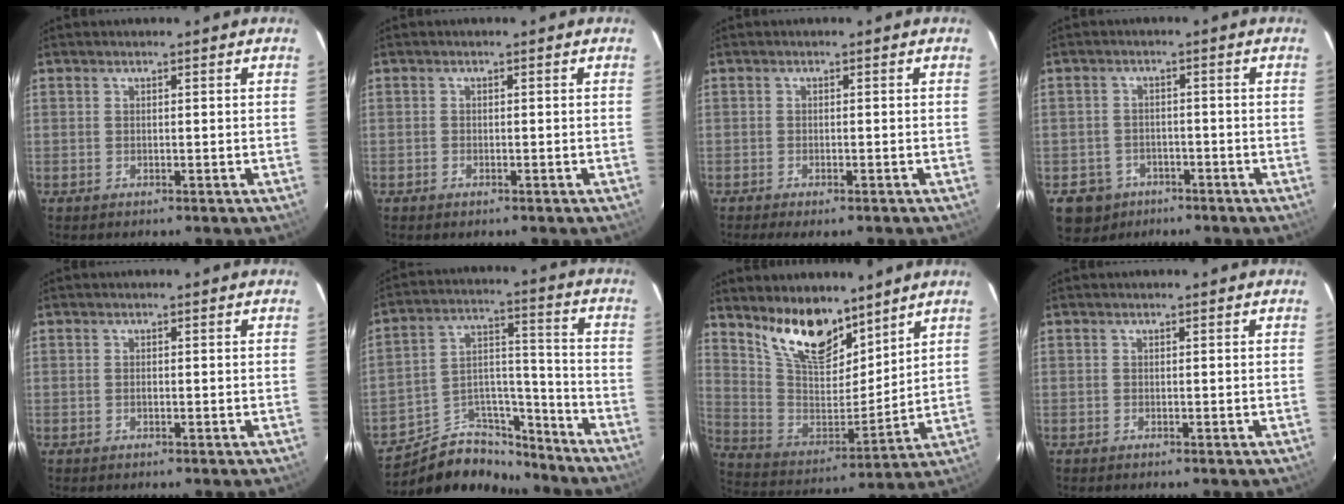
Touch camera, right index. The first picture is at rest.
{"total": 0.9, "force": [-0.6, 0.5, 0.3], "torque": [-0.005, -0.001, -0.012]}
{"total": 3.1, "force": [-2.4, 0.8, 1.8], "torque": [-0.041, -0.013, -0.039]}
{"total": 6.9, "force": [-3.7, 5.7, 1.1], "torque": [-0.039, 0.023, -0.053]}
{"total": 0.5, "force": [-0.2, 0.3, 0.4], "torque": [-0.008, 0.001, -0.004]}
{"total": 14.7, "force": [-12.2, 7.3, 3.8], "torque": [-0.067, 0.068, -0.187]}
{"total": 15.3, "force": [11.3, 6.5, 8.1], "torque": [-0.158, -0.004, 0.221]}
{"total": 0.0}